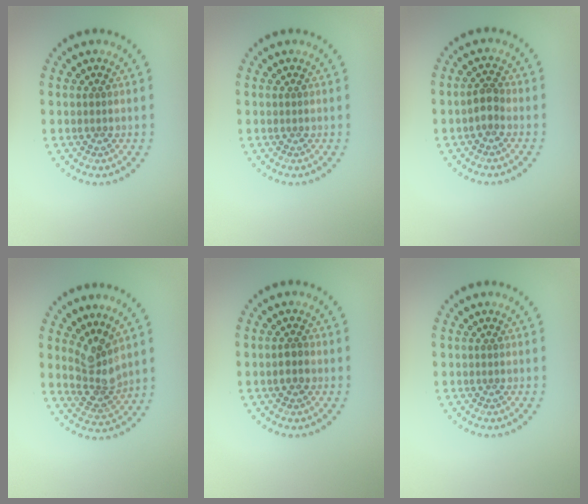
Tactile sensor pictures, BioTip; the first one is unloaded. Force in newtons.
{"total": 0.0}
{"total": 1.4, "press": 1.3, "slide": 0.6}
{"total": 3.4, "press": 2.8, "slide": 1.8}
{"total": 1.6, "press": 1.6, "slide": 0.3}
{"total": 0.0}